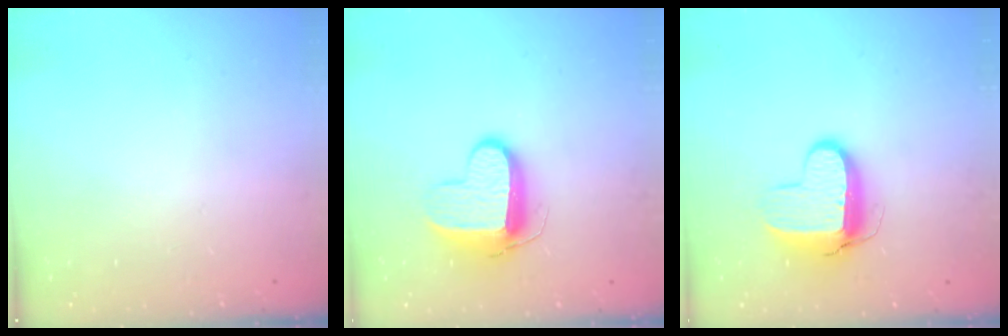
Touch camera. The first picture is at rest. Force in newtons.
{"total": 10.7, "press": 10.6, "slide": 1.1}
{"total": 9.9, "press": 9.9, "slide": 0.9}